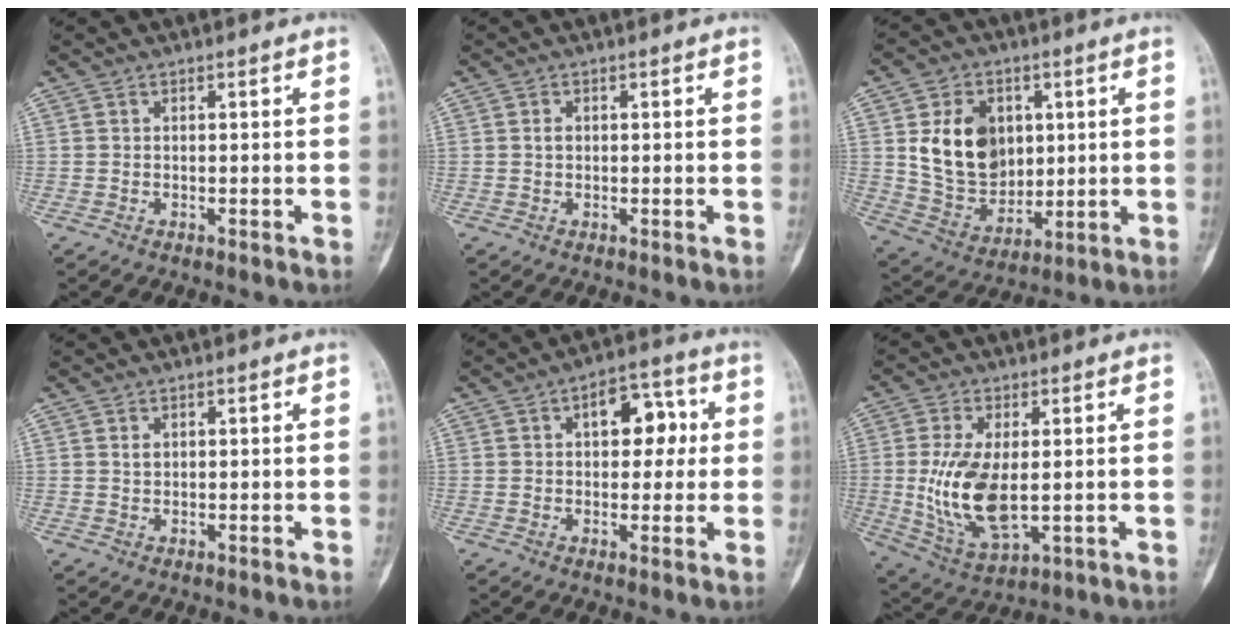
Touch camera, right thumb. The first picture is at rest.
{"total": 1.2, "force": [0.2, 1.0, 0.7], "torque": [-0.005, 0.002, 0.003]}
{"total": 15.5, "force": [3.3, 11.9, 9.4], "torque": [-0.113, -0.016, 0.076]}
{"total": 1.3, "force": [0.5, 1.0, 0.7], "torque": [-0.002, -0.002, 0.009]}
{"total": 9.6, "force": [2.0, 5.8, 7.4], "torque": [-0.061, 0.019, 0.024]}
{"total": 13.9, "force": [-0.2, 7.4, 11.7], "torque": [-0.225, -0.011, 0.012]}